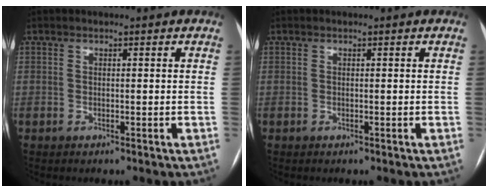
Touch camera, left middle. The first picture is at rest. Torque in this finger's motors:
{"motor_torque": [0.01, 0.01, 0.00, 0.00]}